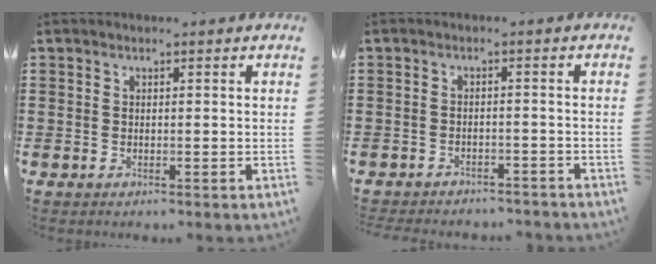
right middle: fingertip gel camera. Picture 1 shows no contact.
{"total": 2.2, "force": [-2.2, 0.3, 0.0], "torque": [-0.007, 0.000, -0.046]}